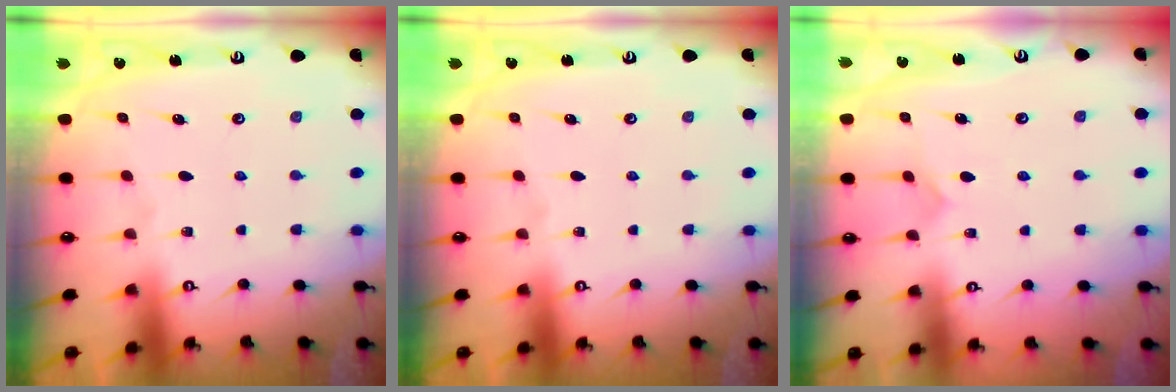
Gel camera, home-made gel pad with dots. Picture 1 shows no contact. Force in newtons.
{"total": 0.0}
{"total": 4.0, "press": 4.0, "slide": 0.5}